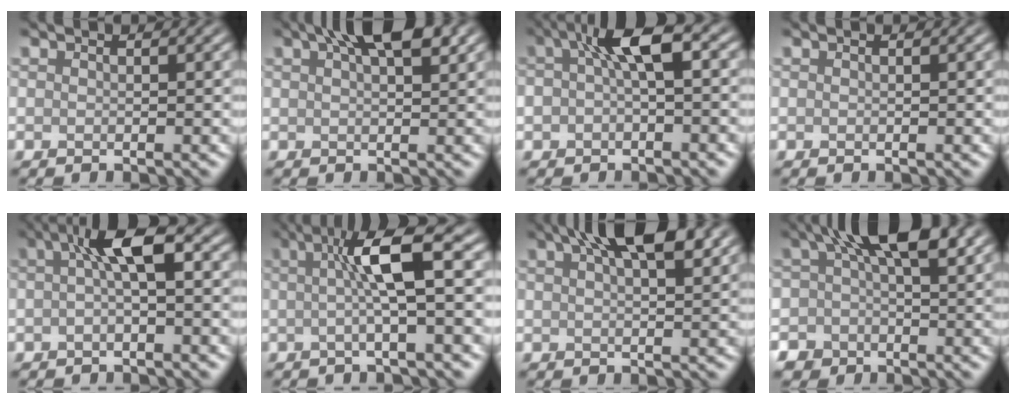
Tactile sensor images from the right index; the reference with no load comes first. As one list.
[{"total": 5.3, "force": [2.9, 2.0, 4.0], "torque": [-0.058, 0.013, 0.044]}, {"total": 4.7, "force": [0.4, 2.0, 4.3], "torque": [-0.070, 0.018, -0.003]}, {"total": 0.0}, {"total": 4.2, "force": [0.4, 1.0, 4.1], "torque": [-0.069, 0.019, -0.001]}, {"total": 6.2, "force": [0.8, 1.0, 6.0], "torque": [-0.099, 0.018, 0.006]}, {"total": 6.7, "force": [3.8, 2.2, 5.0], "torque": [-0.070, 0.021, 0.051]}, {"total": 7.3, "force": [-0.2, 4.9, 5.4], "torque": [-0.078, 0.005, -0.021]}]